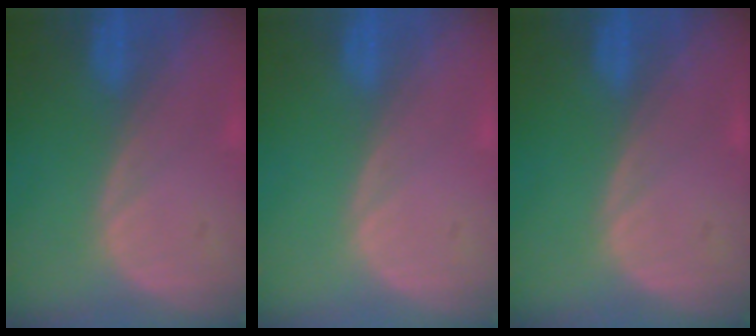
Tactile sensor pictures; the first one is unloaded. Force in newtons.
{"total": 0.0}
{"total": 0.0}